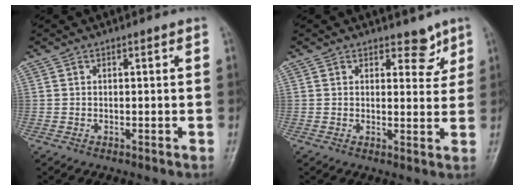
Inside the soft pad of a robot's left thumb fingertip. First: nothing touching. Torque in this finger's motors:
{"motor_torque": [-0.10, -0.20, -0.02, 0.22, 0.05]}